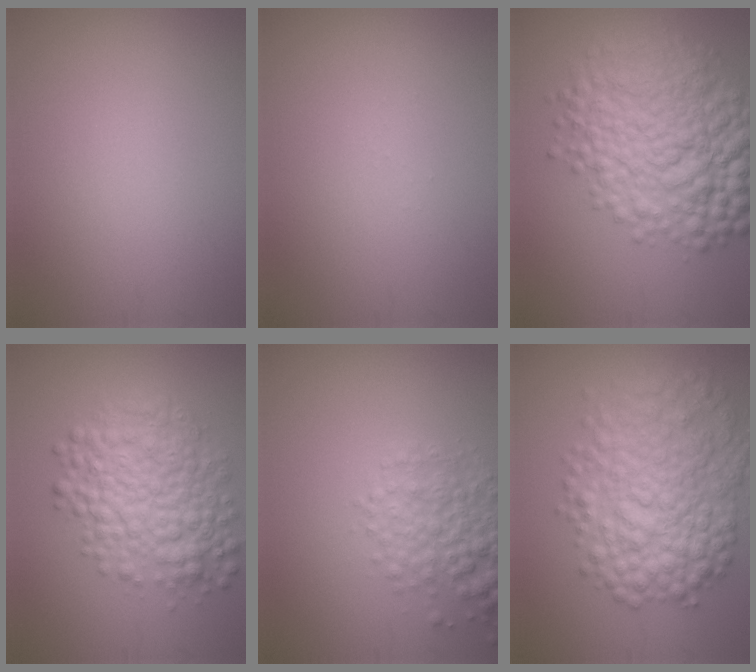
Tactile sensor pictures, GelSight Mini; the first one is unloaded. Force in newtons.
{"total": 0.0}
{"total": 10.1, "press": 10.1, "slide": 0.1}
{"total": 7.5, "press": 7.5, "slide": 0.1}
{"total": 4.0, "press": 4.0, "slide": 0.2}
{"total": 8.5, "press": 8.5, "slide": 0.1}